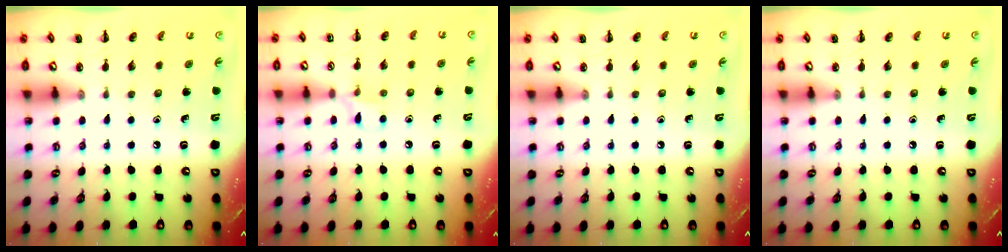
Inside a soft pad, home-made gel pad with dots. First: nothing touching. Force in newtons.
{"total": 5.6, "press": 5.2, "slide": 1.9}
{"total": 0.0}
{"total": 0.0}